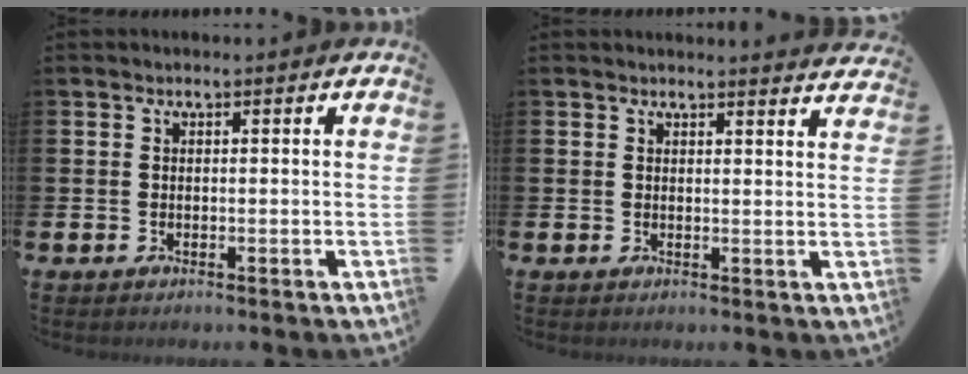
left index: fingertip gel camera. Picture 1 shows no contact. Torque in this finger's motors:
{"motor_torque": [0.97, -1.17, 0.03, 0.01]}